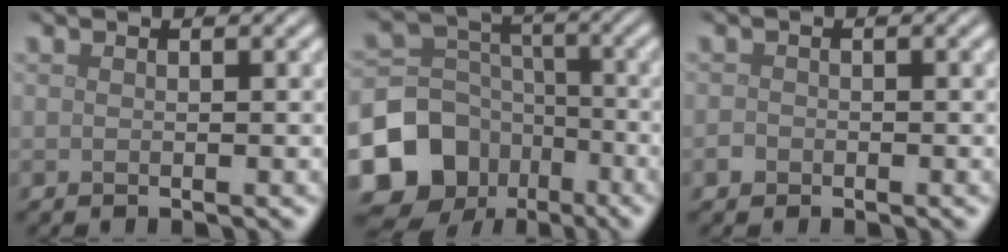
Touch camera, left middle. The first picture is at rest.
{"total": 12.9, "force": [-7.0, 10.1, 3.8], "torque": [-0.102, -0.022, -0.126]}
{"total": 0.8, "force": [-0.5, 0.7, 0.2], "torque": [-0.001, -0.001, -0.011]}